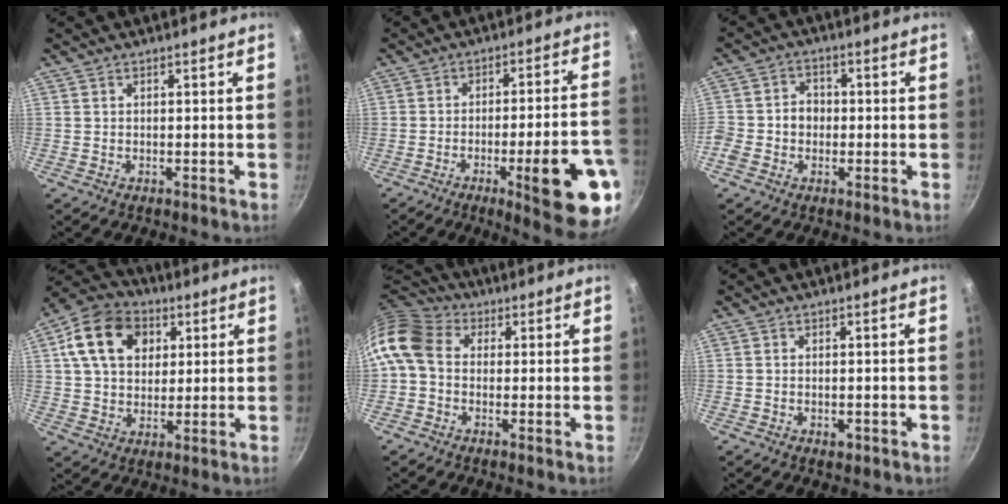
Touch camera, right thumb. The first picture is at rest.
{"total": 17.6, "force": [-7.0, 3.1, 15.8], "torque": [-0.189, 0.030, -0.091]}
{"total": 6.2, "force": [-1.3, 5.3, 2.9], "torque": [-0.033, 0.020, -0.037]}
{"total": 14.8, "force": [4.8, 11.0, 8.7], "torque": [-0.129, 0.007, 0.070]}
{"total": 10.3, "force": [0.3, 8.1, 6.3], "torque": [-0.115, 0.024, -0.015]}
{"total": 1.5, "force": [-0.6, 0.9, 1.1], "torque": [-0.016, 0.000, -0.010]}